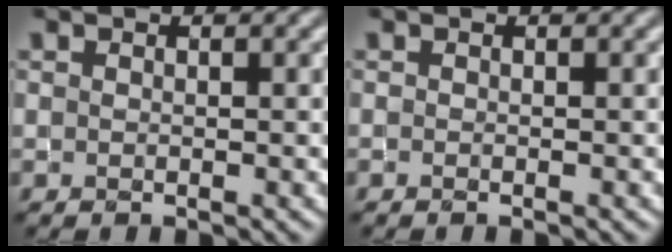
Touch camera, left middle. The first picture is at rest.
{"total": 0.0}